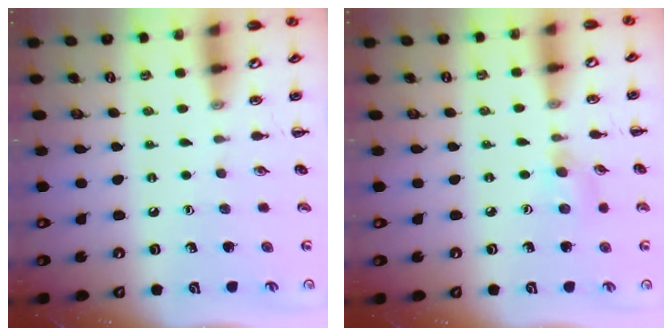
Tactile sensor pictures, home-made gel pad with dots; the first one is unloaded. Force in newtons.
{"total": 5.4, "press": 5.0, "slide": 2.0}